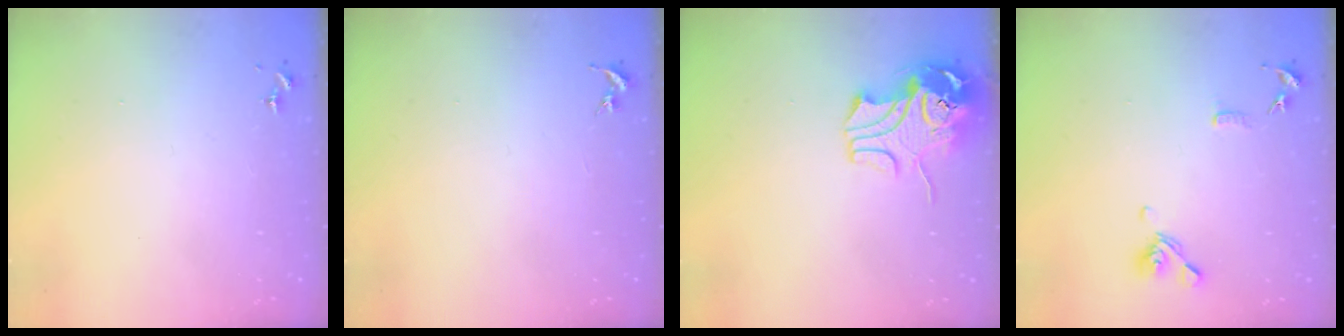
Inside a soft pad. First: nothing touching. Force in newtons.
{"total": 0.0}
{"total": 11.7, "press": 11.5, "slide": 1.7}
{"total": 10.3, "press": 10.2, "slide": 1.8}